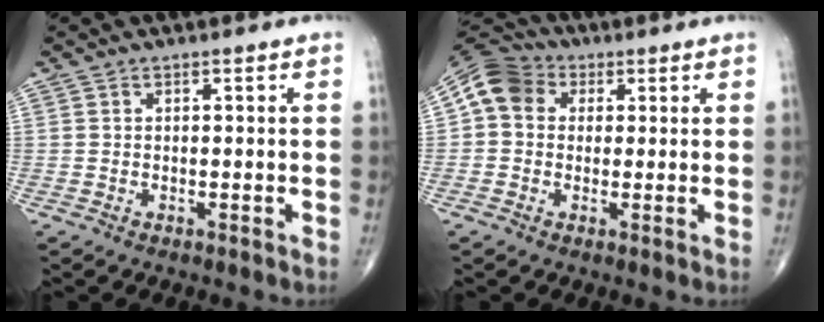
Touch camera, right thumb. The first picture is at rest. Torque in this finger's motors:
{"motor_torque": [0.04, 0.04, 0.17, -0.12, 0.07]}